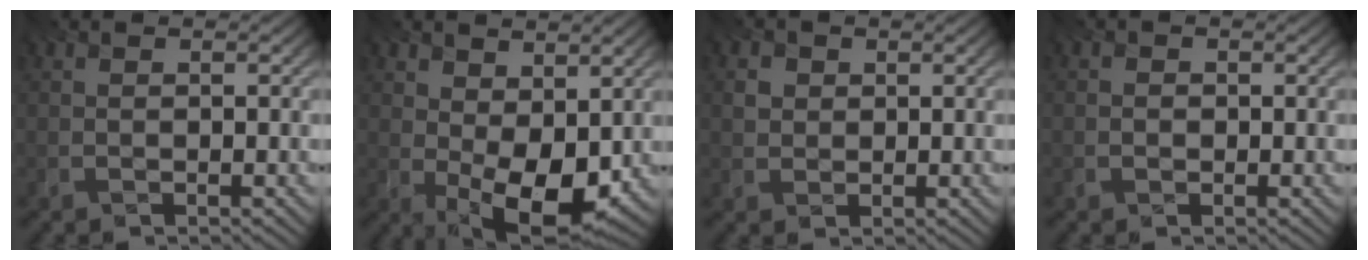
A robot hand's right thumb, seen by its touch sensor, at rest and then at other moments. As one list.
[{"total": 9.7, "force": [0.8, 5.6, 7.9], "torque": [-0.136, -0.012, 0.021]}, {"total": 1.7, "force": [0.0, 1.7, 0.1], "torque": [-0.009, -0.002, 0.000]}, {"total": 1.0, "force": [-0.6, 0.8, -0.3], "torque": [0.006, -0.002, -0.008]}]